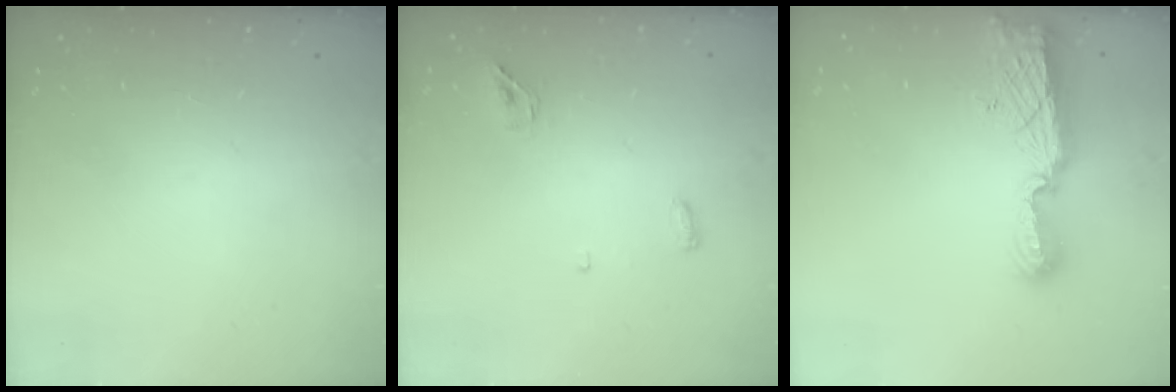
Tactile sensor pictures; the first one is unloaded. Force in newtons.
{"total": 4.4, "press": 4.3, "slide": 0.9}
{"total": 10.8, "press": 10.5, "slide": 2.5}